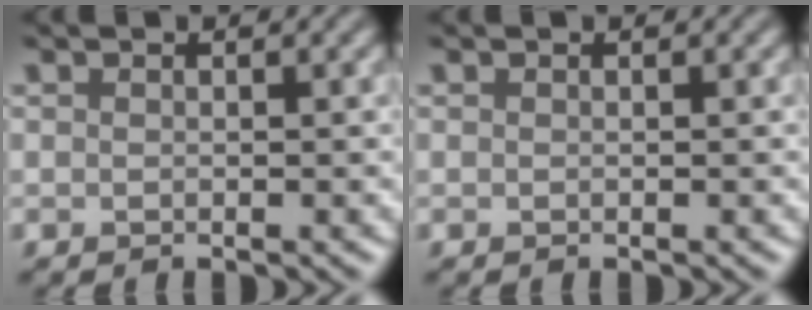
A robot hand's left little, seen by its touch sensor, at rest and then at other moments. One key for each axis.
{"total": 0.0}